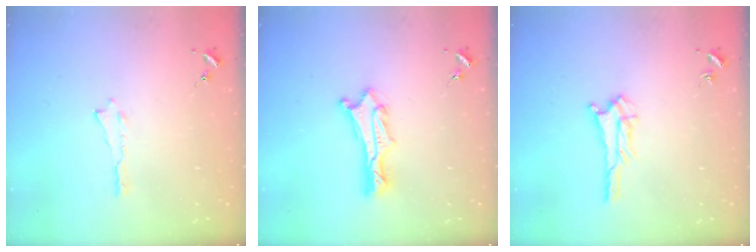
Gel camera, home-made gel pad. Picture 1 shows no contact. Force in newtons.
{"total": 2.4, "press": 2.4, "slide": 0.3}
{"total": 2.3, "press": 2.2, "slide": 0.2}